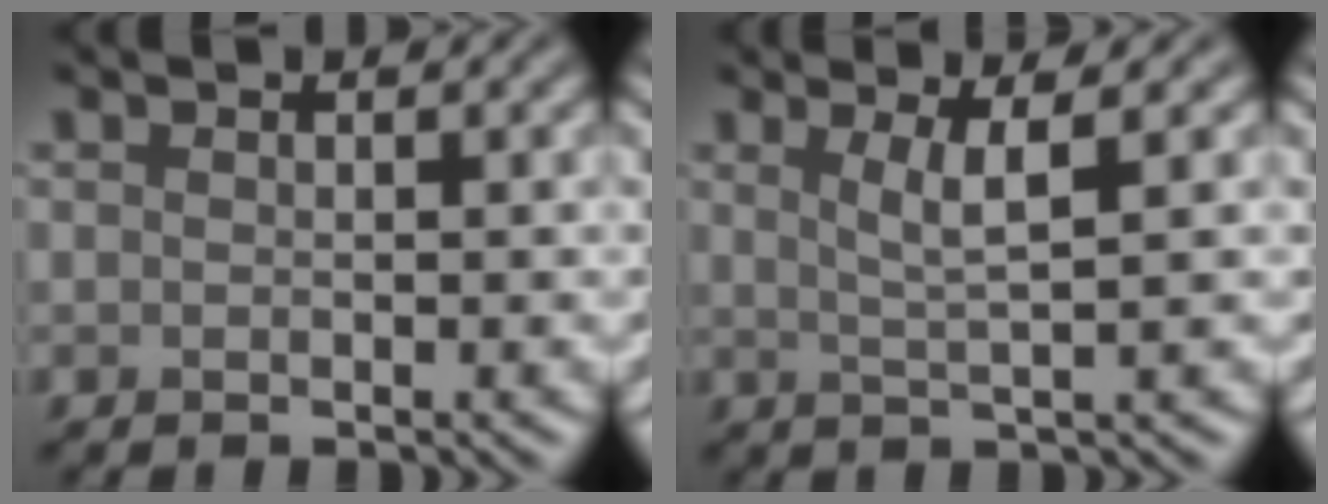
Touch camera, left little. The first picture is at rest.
{"total": 2.8, "force": [1.0, 0.5, 2.6], "torque": [-0.042, 0.000, 0.018]}